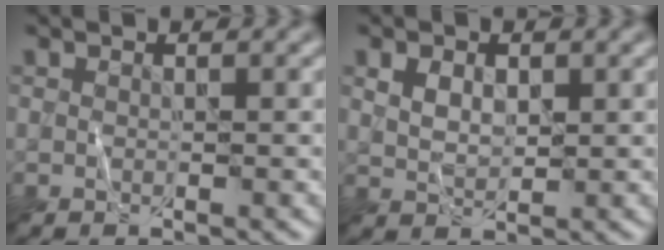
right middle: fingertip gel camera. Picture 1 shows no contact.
{"total": 2.2, "force": [0.8, 1.4, 1.5], "torque": [-0.032, -0.001, 0.018]}